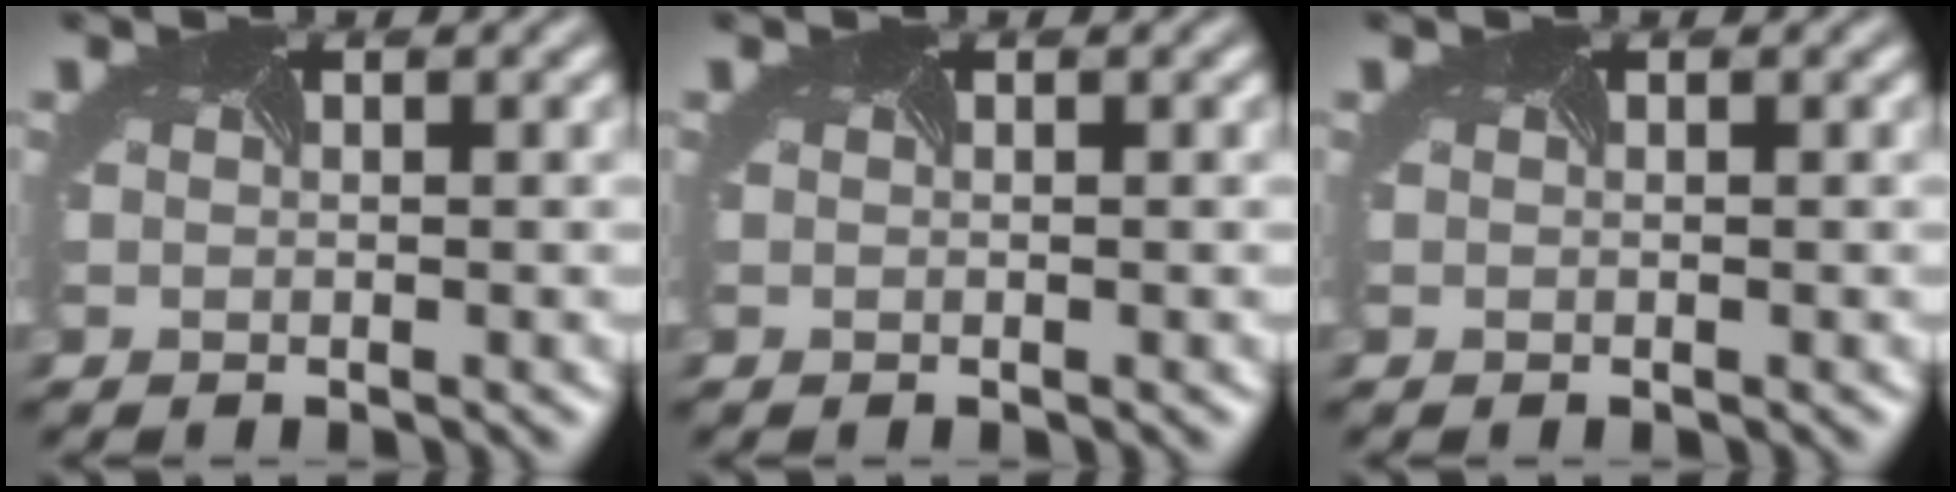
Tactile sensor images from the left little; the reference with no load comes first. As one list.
[{"total": 0.0}, {"total": 0.0}]